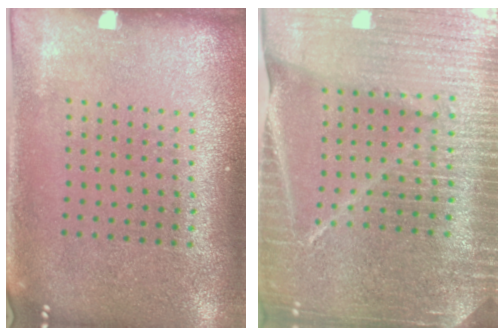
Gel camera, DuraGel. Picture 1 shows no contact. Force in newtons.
{"total": 5.5, "press": 4.8, "slide": 2.6}